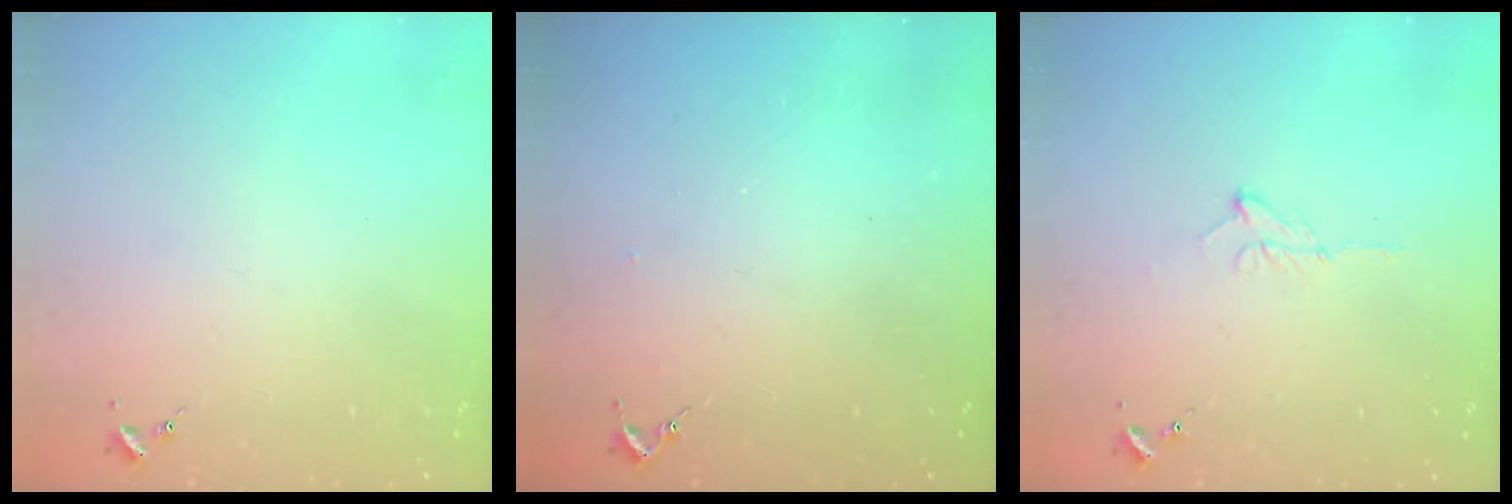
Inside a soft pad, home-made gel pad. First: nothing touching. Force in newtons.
{"total": 2.6, "press": 2.5, "slide": 0.3}
{"total": 6.5, "press": 6.5, "slide": 0.8}